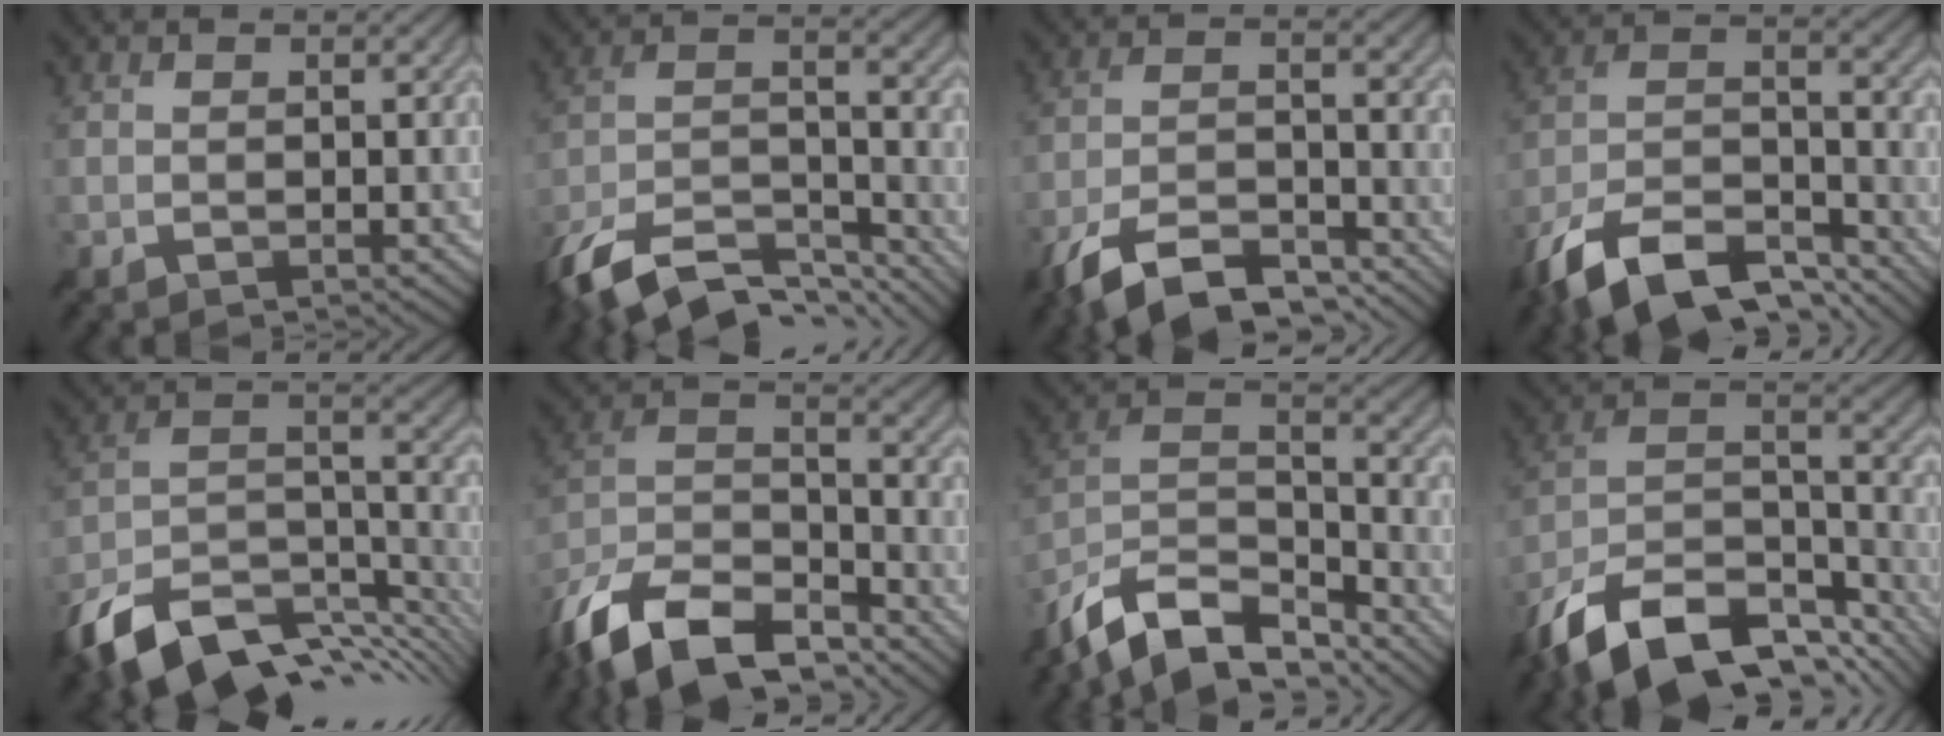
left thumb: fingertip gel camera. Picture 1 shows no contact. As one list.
[{"total": 14.6, "force": [-11.1, 5.1, 7.9], "torque": [-0.188, -0.009, -0.192]}, {"total": 10.9, "force": [-8.0, 3.9, 6.2], "torque": [-0.117, -0.002, -0.156]}, {"total": 14.2, "force": [-10.3, 5.3, 8.2], "torque": [-0.176, -0.003, -0.197]}, {"total": 13.9, "force": [-9.2, 6.0, 8.6], "torque": [-0.188, -0.009, -0.156]}, {"total": 16.5, "force": [-12.2, 7.0, 8.6], "torque": [-0.227, -0.009, -0.214]}, {"total": 13.4, "force": [-10.1, 5.6, 6.9], "torque": [-0.173, 0.007, -0.178]}, {"total": 16.6, "force": [-11.3, 7.3, 9.7], "torque": [-0.226, -0.020, -0.187]}]